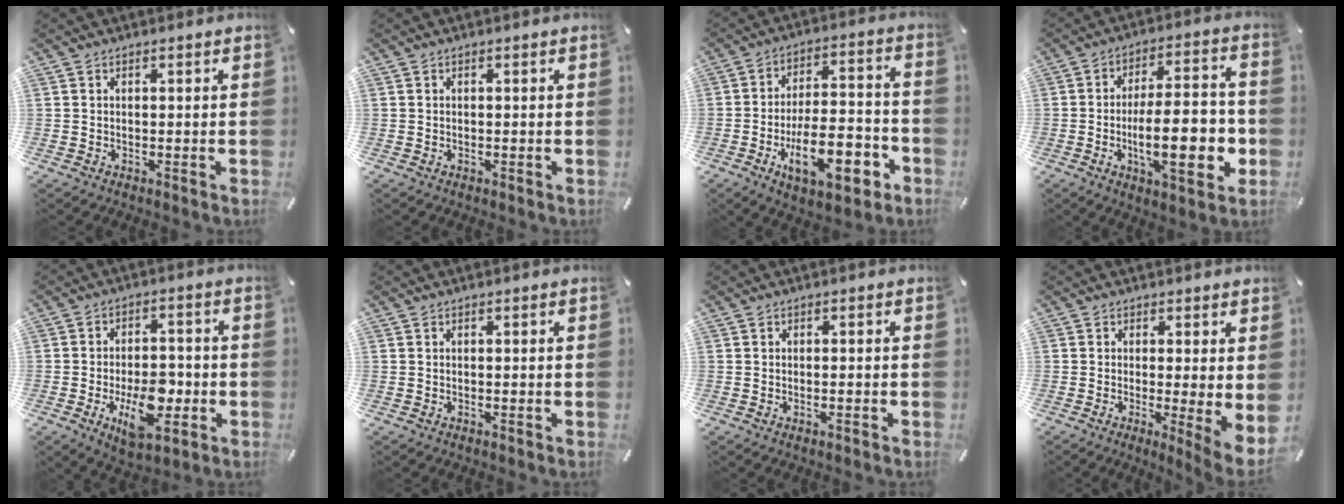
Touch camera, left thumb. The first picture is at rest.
{"total": 0.0}
{"total": 18.1, "force": [-7.1, 8.8, 14.2], "torque": [-0.207, 0.030, -0.108]}
{"total": 18.6, "force": [-4.0, 6.6, 17.0], "torque": [-0.260, -0.002, -0.062]}
{"total": 12.4, "force": [-3.8, 7.0, 9.5], "torque": [-0.143, -0.001, -0.062]}
{"total": 0.0}
{"total": 0.8, "force": [-0.3, 0.2, 0.7], "torque": [-0.014, -0.002, -0.005]}
{"total": 4.7, "force": [0.2, 0.3, 4.7], "torque": [-0.062, -0.026, 0.009]}